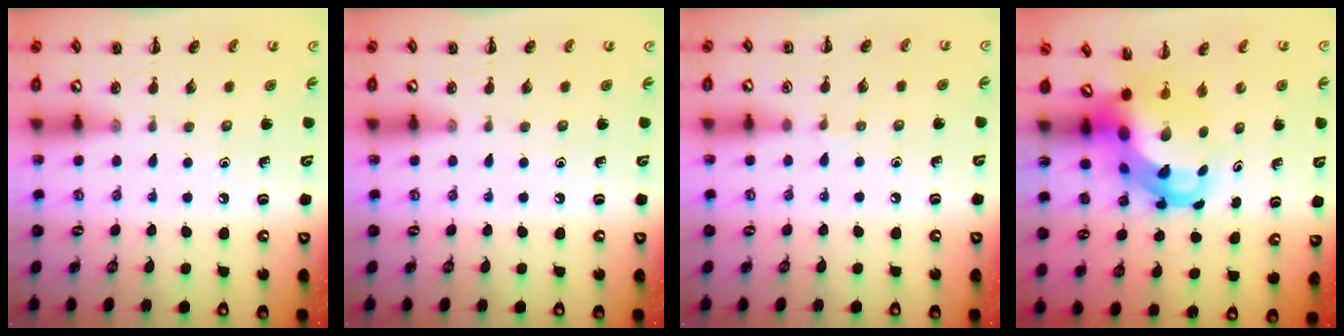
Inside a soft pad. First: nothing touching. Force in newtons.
{"total": 0.0}
{"total": 2.9, "press": 2.8, "slide": 1.0}
{"total": 7.6, "press": 7.4, "slide": 1.9}